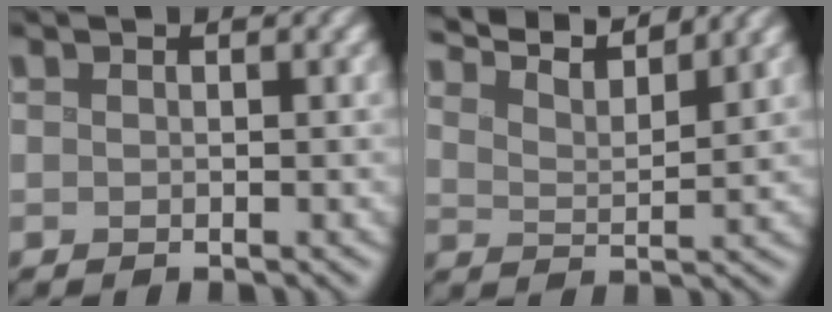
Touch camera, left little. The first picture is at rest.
{"total": 7.9, "force": [7.0, 1.7, 3.3], "torque": [-0.046, 0.017, 0.084]}